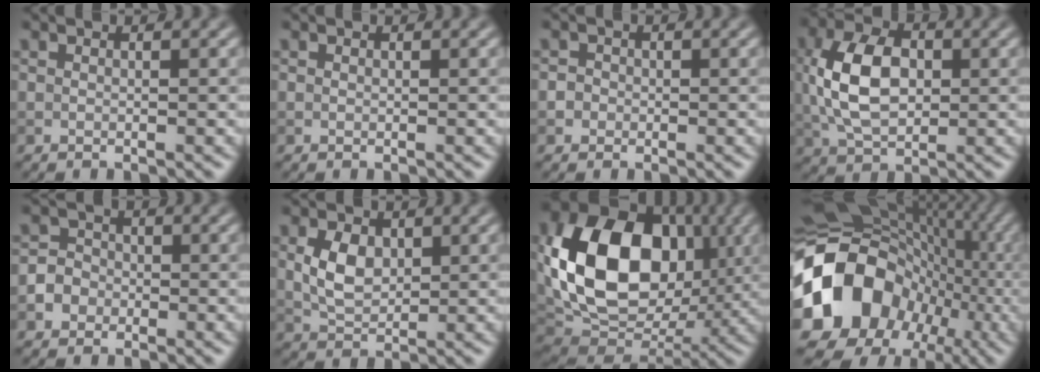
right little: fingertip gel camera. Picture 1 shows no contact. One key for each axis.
{"total": 0.0}
{"total": 1.6, "fx": 0.0, "fy": 1.5, "fz": 0.6, "tx": 0.008, "ty": 0.007, "tz": -0.010}
{"total": 7.5, "fx": 0.5, "fy": 4.8, "fz": 5.8, "tx": -0.124, "ty": 0.006, "tz": 0.006}
{"total": 3.0, "fx": -1.2, "fy": 2.6, "fz": 0.8, "tx": 0.002, "ty": 0.005, "tz": -0.030}
{"total": 3.5, "fx": 0.7, "fy": 2.4, "fz": 2.5, "tx": -0.055, "ty": 0.001, "tz": 0.014}
{"total": 15.1, "fx": 2.1, "fy": 11.0, "fz": 10.1, "tx": -0.189, "ty": -0.005, "tz": 0.036}
{"total": 18.3, "fx": -3.1, "fy": 15.3, "fz": 9.5, "tx": -0.199, "ty": 0.002, "tz": -0.056}